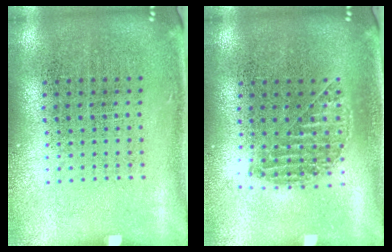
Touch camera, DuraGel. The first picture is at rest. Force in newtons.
{"total": 1.1, "press": 1.0, "slide": 0.3}